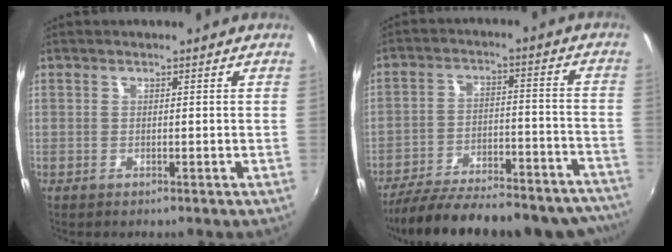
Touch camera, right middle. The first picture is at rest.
{"total": 28.9, "force": [-25.4, 7.5, 11.6], "torque": [-0.204, -0.007, -0.328]}